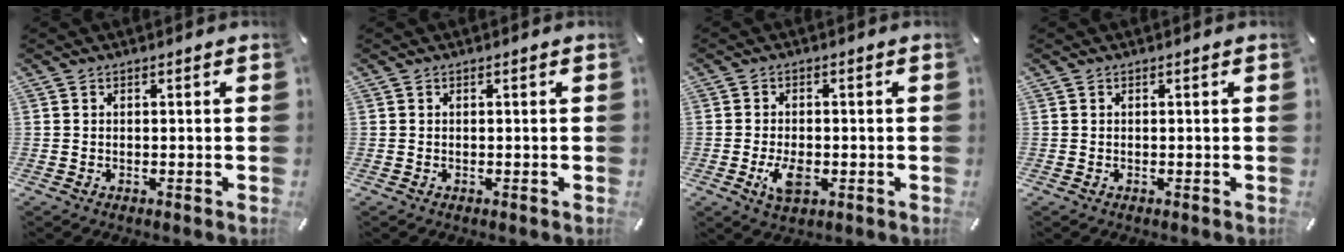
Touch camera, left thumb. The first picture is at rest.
{"total": 0.0}
{"total": 5.6, "force": [-1.5, 3.1, 4.4], "torque": [-0.093, -0.003, -0.030]}
{"total": 0.0}